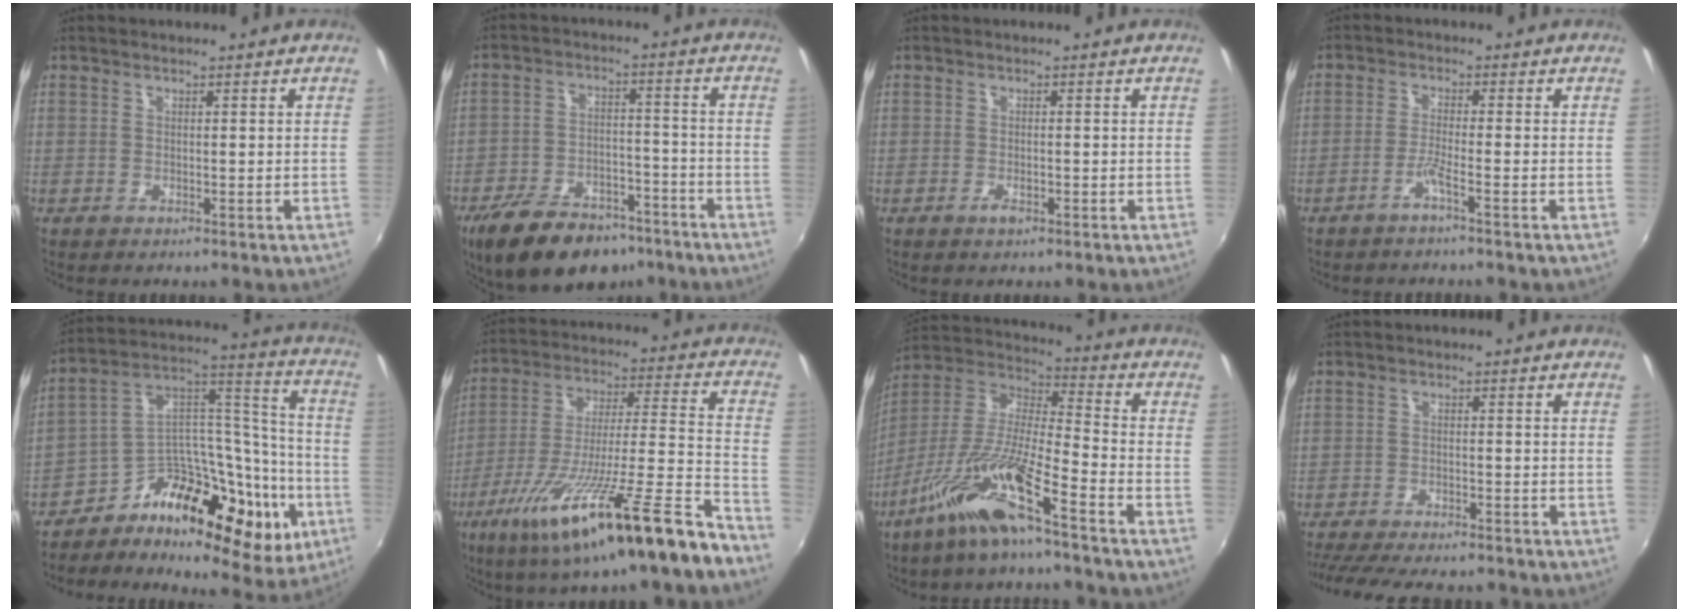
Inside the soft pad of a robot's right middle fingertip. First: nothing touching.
{"total": 16.5, "force": [-11.8, 8.1, 8.2], "torque": [-0.173, -0.005, -0.175]}
{"total": 1.5, "force": [-0.9, 0.6, 1.1], "torque": [-0.021, -0.003, -0.017]}
{"total": 2.6, "force": [-1.8, -0.6, 1.8], "torque": [-0.049, -0.001, -0.035]}
{"total": 22.4, "force": [-9.9, 13.2, 15.2], "torque": [-0.226, 0.037, -0.161]}
{"total": 24.5, "force": [-16.9, -0.3, 17.7], "torque": [-0.289, -0.054, -0.278]}
{"total": 15.0, "force": [-9.7, 1.3, 11.3], "torque": [-0.219, -0.007, -0.193]}
{"total": 12.6, "force": [-11.1, 2.1, 5.7], "torque": [-0.127, -0.029, -0.175]}